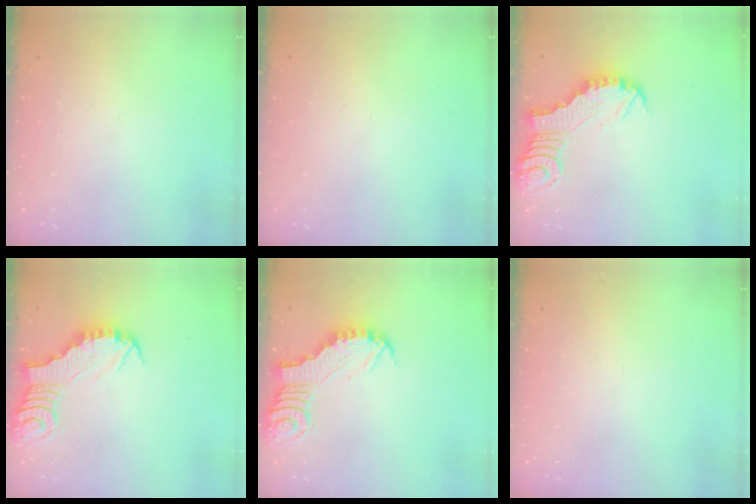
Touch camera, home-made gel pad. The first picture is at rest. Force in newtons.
{"total": 0.0}
{"total": 2.8, "press": 2.8, "slide": 0.1}
{"total": 2.6, "press": 2.6, "slide": 0.2}
{"total": 2.8, "press": 2.8, "slide": 0.1}
{"total": 0.0}